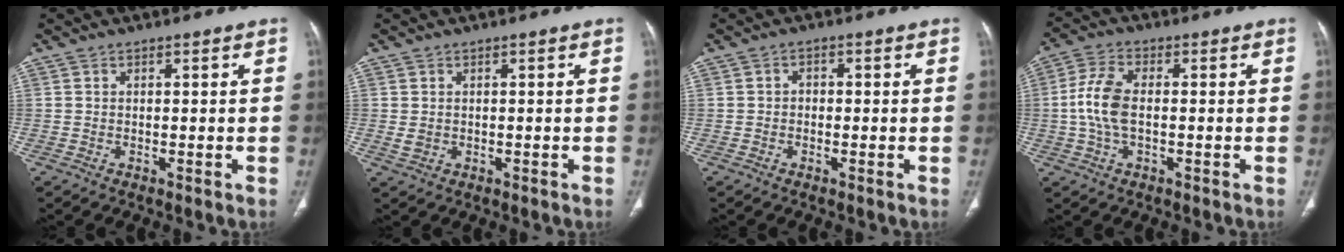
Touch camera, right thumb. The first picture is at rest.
{"total": 1.6, "force": [0.0, 1.4, 0.8], "torque": [-0.015, -0.001, 0.007]}
{"total": 1.5, "force": [-0.3, 1.3, 0.8], "torque": [0.002, 0.008, -0.011]}
{"total": 8.0, "force": [-0.5, 4.3, 6.7], "torque": [-0.146, 0.016, -0.014]}